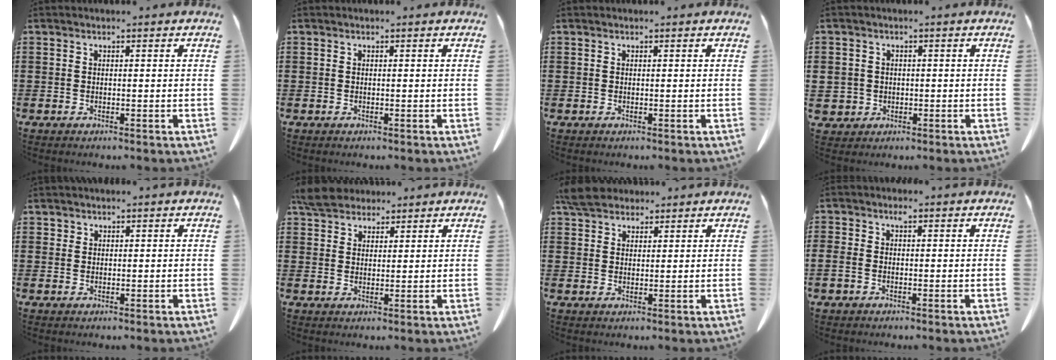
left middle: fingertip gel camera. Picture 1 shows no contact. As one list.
[{"total": 0.0}, {"total": 0.0}, {"total": 2.4, "force": [-0.1, 2.4, 0.1], "torque": [-0.024, 0.002, -0.008]}, {"total": 0.7, "force": [0.6, 0.5, 0.0], "torque": [-0.005, -0.002, 0.012]}, {"total": 4.7, "force": [4.2, 1.7, 1.3], "torque": [-0.032, -0.002, 0.080]}, {"total": 4.5, "force": [3.9, 1.6, 1.4], "torque": [-0.031, -0.002, 0.074]}, {"total": 1.9, "force": [-0.3, 1.1, 1.5], "torque": [-0.041, 0.002, -0.008]}]